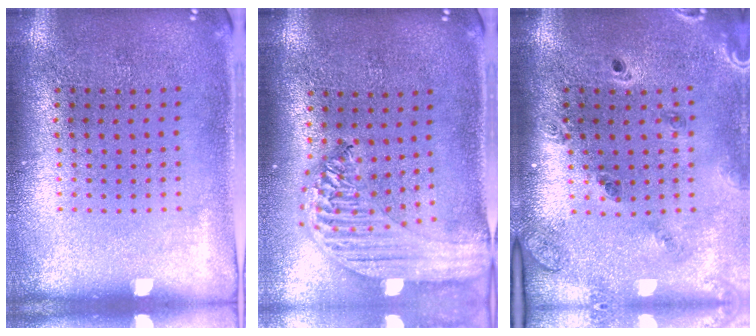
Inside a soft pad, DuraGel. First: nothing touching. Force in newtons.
{"total": 2.3, "press": 2.0, "slide": 1.1}
{"total": 1.4, "press": 1.3, "slide": 0.2}